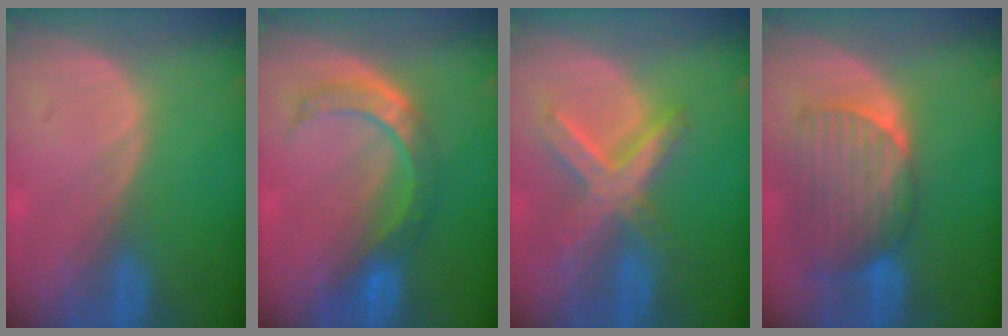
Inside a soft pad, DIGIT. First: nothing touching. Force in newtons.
{"total": 6.1, "press": 6.0, "slide": 1.1}
{"total": 8.0, "press": 7.0, "slide": 4.0}
{"total": 9.0, "press": 8.4, "slide": 3.3}